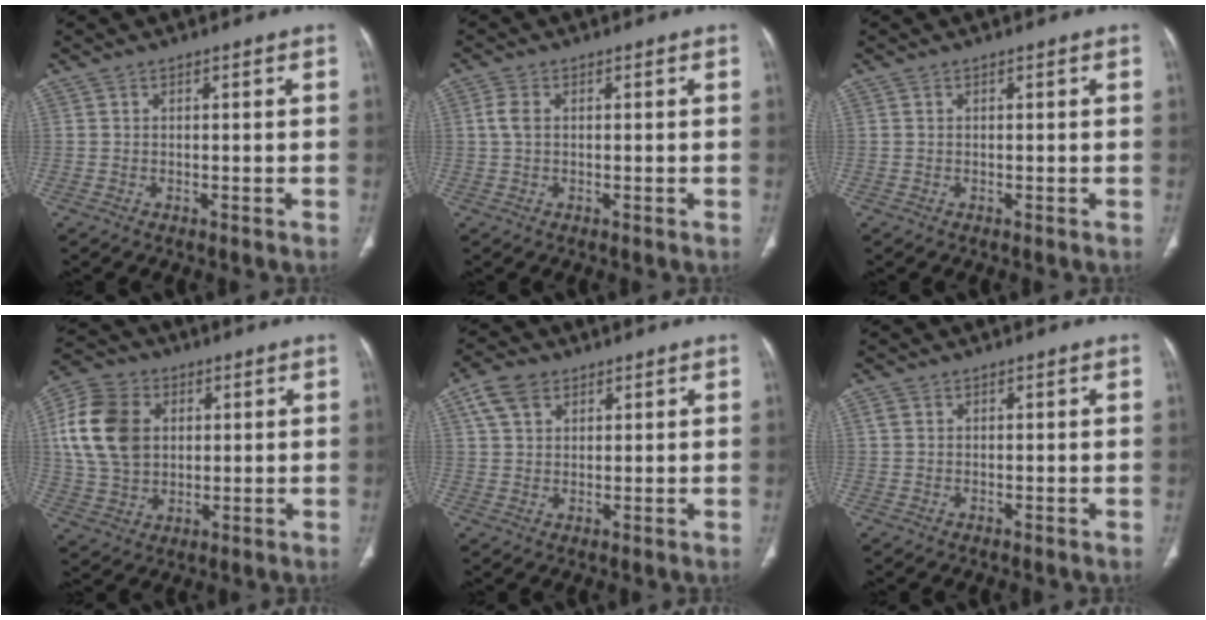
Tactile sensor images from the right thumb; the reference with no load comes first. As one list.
[{"total": 2.7, "force": [0.4, 1.6, 2.1], "torque": [-0.054, 0.006, 0.006]}, {"total": 0.0}, {"total": 15.5, "force": [3.1, 11.6, 9.7], "torque": [-0.174, 0.003, 0.058]}, {"total": 6.3, "force": [3.2, 4.2, 3.4], "torque": [-0.054, 0.001, 0.063]}, {"total": 1.4, "force": [0.6, 1.1, 0.8], "torque": [-0.015, 0.001, 0.012]}]